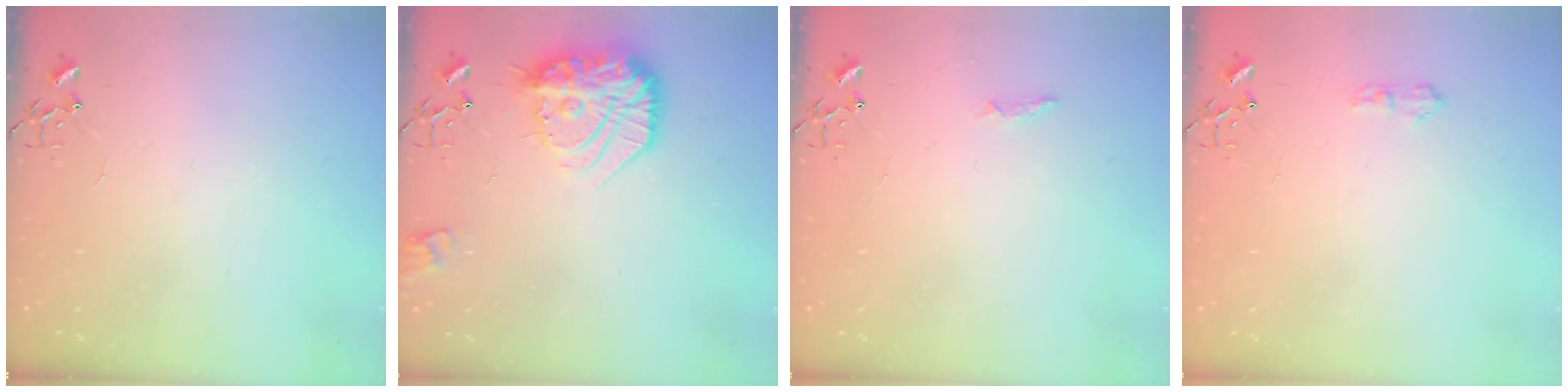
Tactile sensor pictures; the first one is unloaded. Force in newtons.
{"total": 20.0, "press": 20.0, "slide": 0.8}
{"total": 3.9, "press": 3.9, "slide": 0.5}
{"total": 5.8, "press": 5.8, "slide": 0.8}